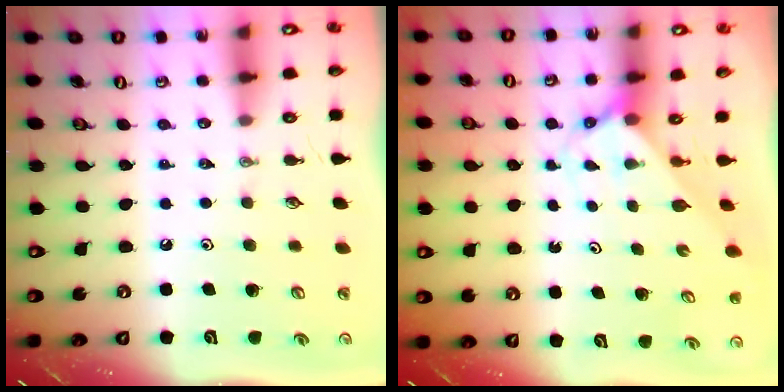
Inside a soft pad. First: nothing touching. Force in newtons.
{"total": 2.7, "press": 2.7, "slide": 0.2}